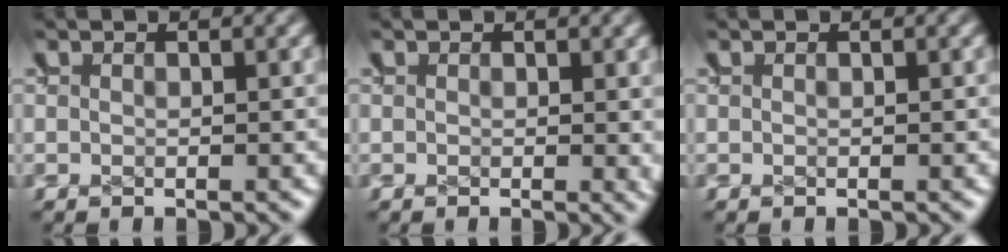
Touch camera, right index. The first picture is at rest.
{"total": 0.7, "force": [0.2, 0.2, 0.6], "torque": [-0.009, -0.004, 0.004]}
{"total": 0.0}